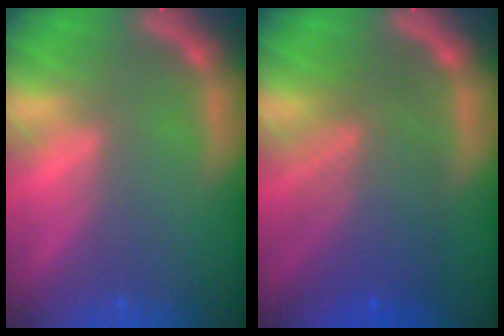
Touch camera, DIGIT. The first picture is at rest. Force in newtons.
{"total": 7.6}